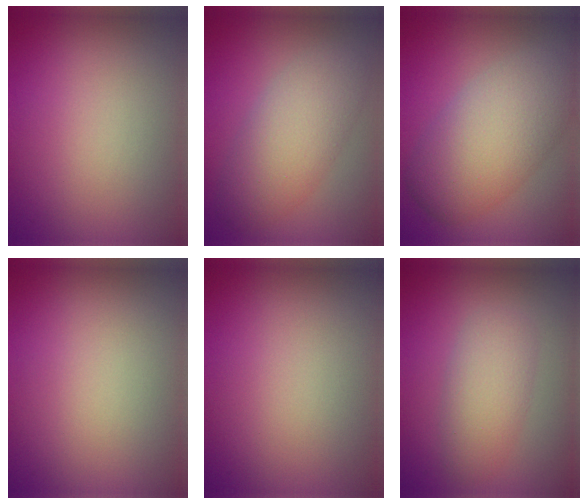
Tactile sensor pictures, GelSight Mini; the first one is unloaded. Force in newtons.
{"total": 5.4, "press": 5.4, "slide": 0.1}
{"total": 7.9, "press": 7.8, "slide": 0.5}
{"total": 0.0}
{"total": 0.0}
{"total": 3.3, "press": 3.3, "slide": 0.1}